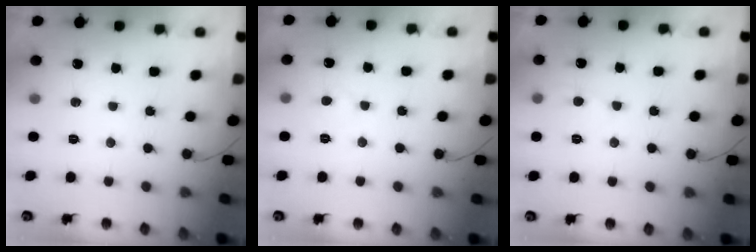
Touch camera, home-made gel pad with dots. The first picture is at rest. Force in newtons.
{"total": 2.4, "press": 2.4, "slide": 0.2}
{"total": 2.7, "press": 2.7, "slide": 0.3}